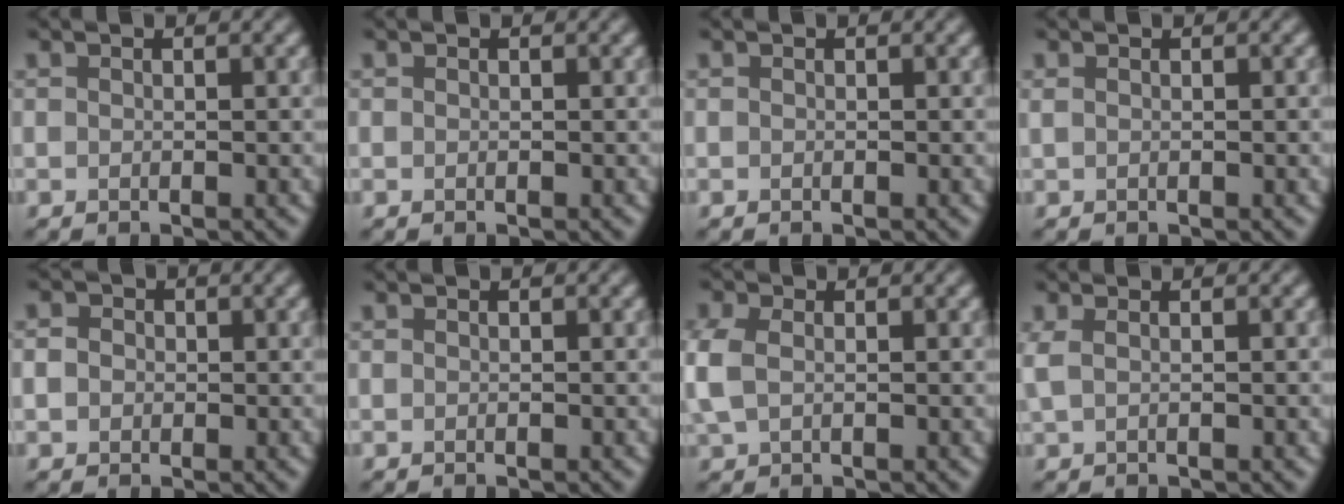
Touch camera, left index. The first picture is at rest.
{"total": 0.0}
{"total": 0.0}
{"total": 0.9, "force": [0.2, 0.3, 0.8], "torque": [-0.013, 0.002, 0.005]}
{"total": 2.4, "force": [0.5, 2.0, 1.1], "torque": [-0.009, 0.016, -0.011]}
{"total": 0.0}
{"total": 2.9, "force": [0.2, 2.0, 2.0], "torque": [-0.061, 0.003, 0.001]}
{"total": 1.7, "force": [0.4, 0.6, 1.5], "torque": [-0.027, 0.006, 0.005]}